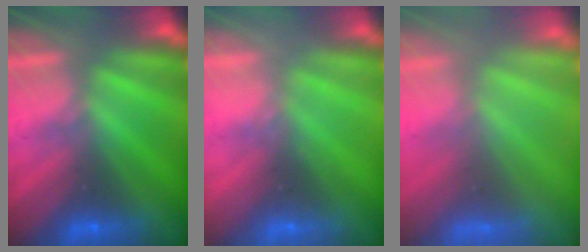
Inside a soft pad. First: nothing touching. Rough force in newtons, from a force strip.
{"total": 2.3}
{"total": 9.1}